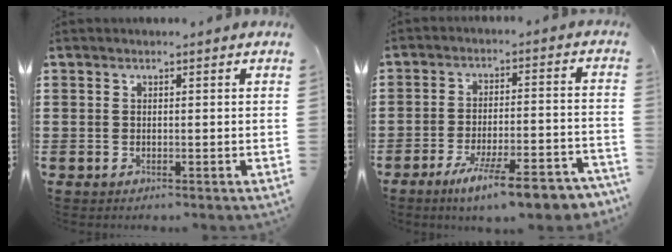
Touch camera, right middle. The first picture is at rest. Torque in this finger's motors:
{"motor_torque": [1.23, -0.90, 0.69, 0.17]}